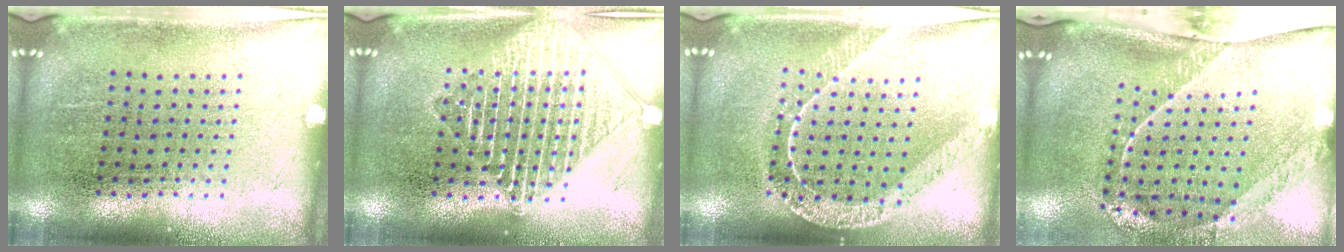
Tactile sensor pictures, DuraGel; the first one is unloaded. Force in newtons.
{"total": 3.3, "press": 3.3, "slide": 0.4}
{"total": 1.7, "press": 1.6, "slide": 0.5}
{"total": 2.6, "press": 1.7, "slide": 2.0}